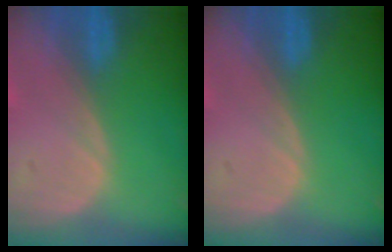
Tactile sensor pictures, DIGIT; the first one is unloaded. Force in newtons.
{"total": 0.0}